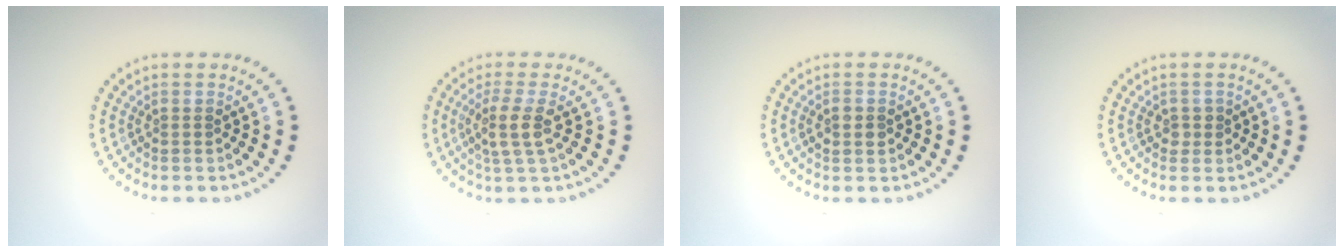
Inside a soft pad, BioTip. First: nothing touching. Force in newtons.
{"total": 2.7, "press": 2.2, "slide": 1.6}
{"total": 1.4, "press": 1.3, "slide": 0.1}
{"total": 0.8, "press": 0.8, "slide": 0.3}